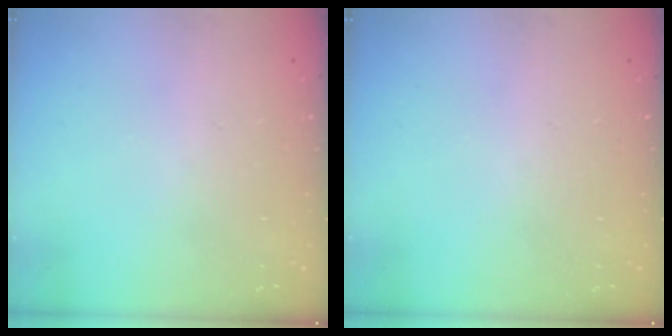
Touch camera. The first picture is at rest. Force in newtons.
{"total": 0.0}